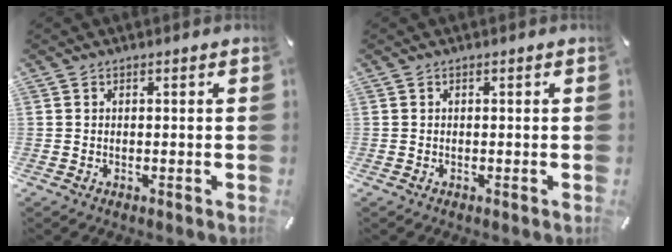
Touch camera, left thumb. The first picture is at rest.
{"total": 0.0}